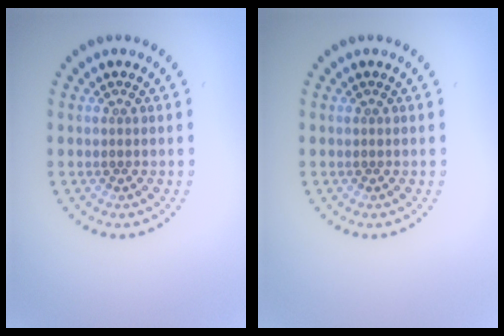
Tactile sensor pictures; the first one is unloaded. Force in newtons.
{"total": 0.0}